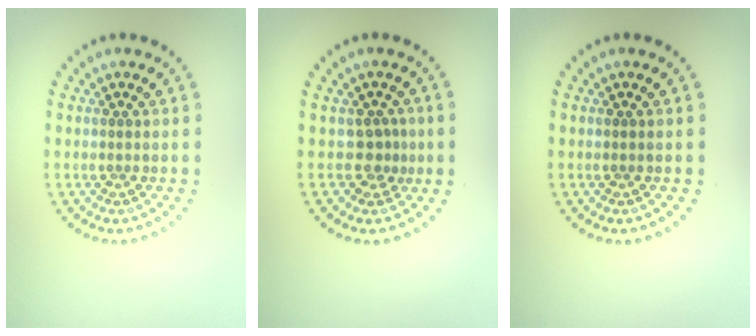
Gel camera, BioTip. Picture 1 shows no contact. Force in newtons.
{"total": 1.9, "press": 1.4, "slide": 1.3}
{"total": 0.0}